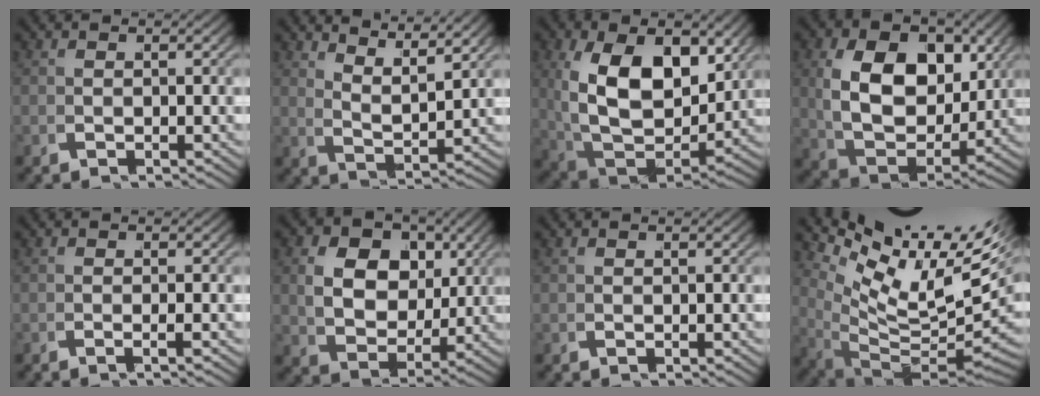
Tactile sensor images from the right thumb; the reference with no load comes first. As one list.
[{"total": 5.1, "force": [4.0, 1.1, 2.9], "torque": [-0.053, 0.001, 0.072]}, {"total": 11.2, "force": [0.1, 7.1, 8.6], "torque": [-0.211, -0.061, 0.032]}, {"total": 10.4, "force": [1.1, 6.9, 7.7], "torque": [-0.168, -0.032, 0.030]}, {"total": 0.9, "force": [-0.4, -0.2, 0.8], "torque": [-0.016, 0.007, -0.014]}, {"total": 8.5, "force": [1.5, 6.2, 5.6], "torque": [-0.110, -0.027, 0.032]}, {"total": 0.0}, {"total": 15.1, "force": [3.7, 8.5, 11.8], "torque": [-0.188, -0.028, 0.067]}]